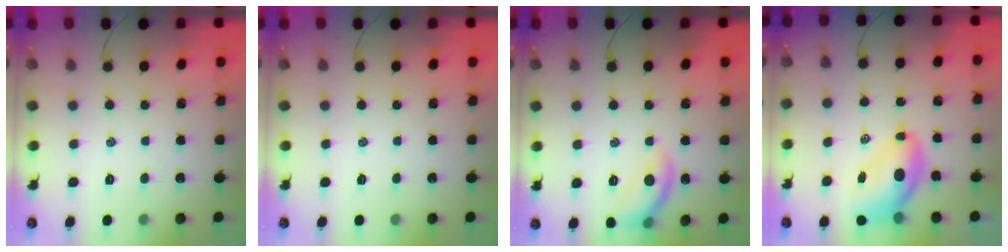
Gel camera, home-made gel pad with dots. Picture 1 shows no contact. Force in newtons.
{"total": 0.0}
{"total": 11.0, "press": 11.0, "slide": 0.1}
{"total": 8.0, "press": 7.7, "slide": 2.2}